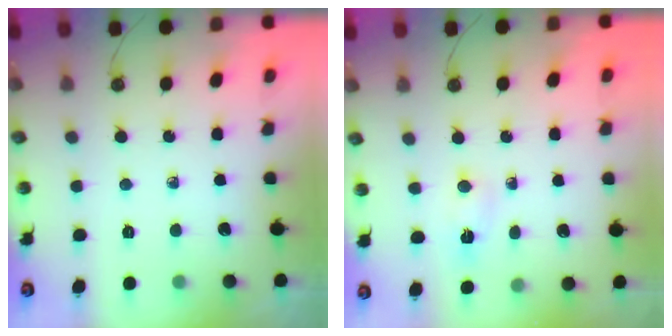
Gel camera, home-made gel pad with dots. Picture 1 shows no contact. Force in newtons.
{"total": 4.9, "press": 1.9, "slide": 4.6}